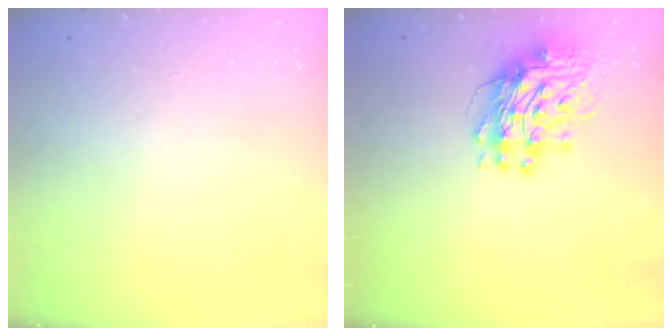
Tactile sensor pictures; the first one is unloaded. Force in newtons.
{"total": 11.7, "press": 11.7, "slide": 1.1}